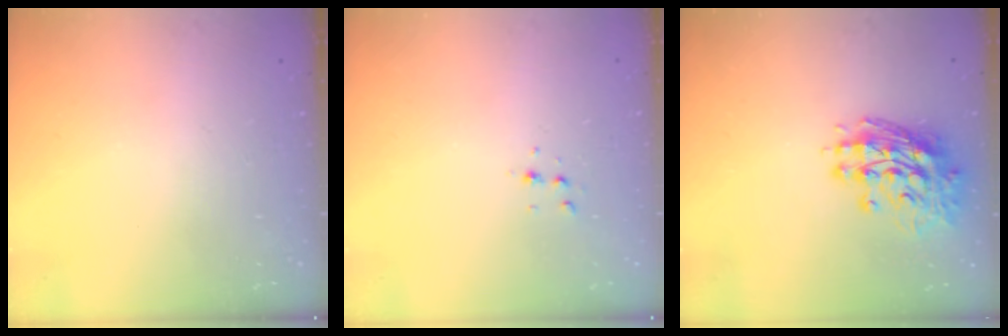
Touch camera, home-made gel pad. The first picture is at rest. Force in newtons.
{"total": 3.8, "press": 3.7, "slide": 1.1}
{"total": 11.8, "press": 11.7, "slide": 1.3}